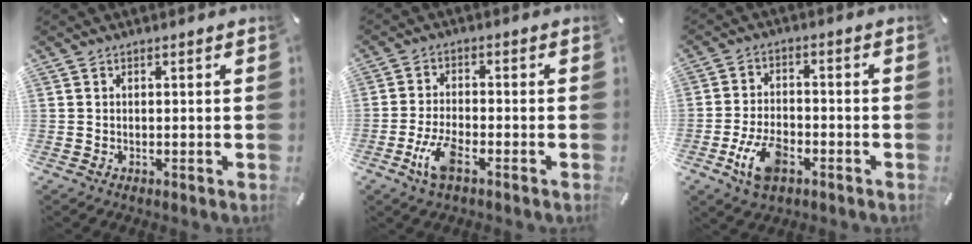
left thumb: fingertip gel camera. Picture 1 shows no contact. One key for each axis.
{"total": 7.3, "fx": -3.4, "fy": 2.8, "fz": 5.7, "tx": -0.136, "ty": -0.001, "tz": -0.065}
{"total": 9.1, "fx": -4.2, "fy": 5.1, "fz": 6.3, "tx": -0.141, "ty": 0.010, "tz": -0.078}